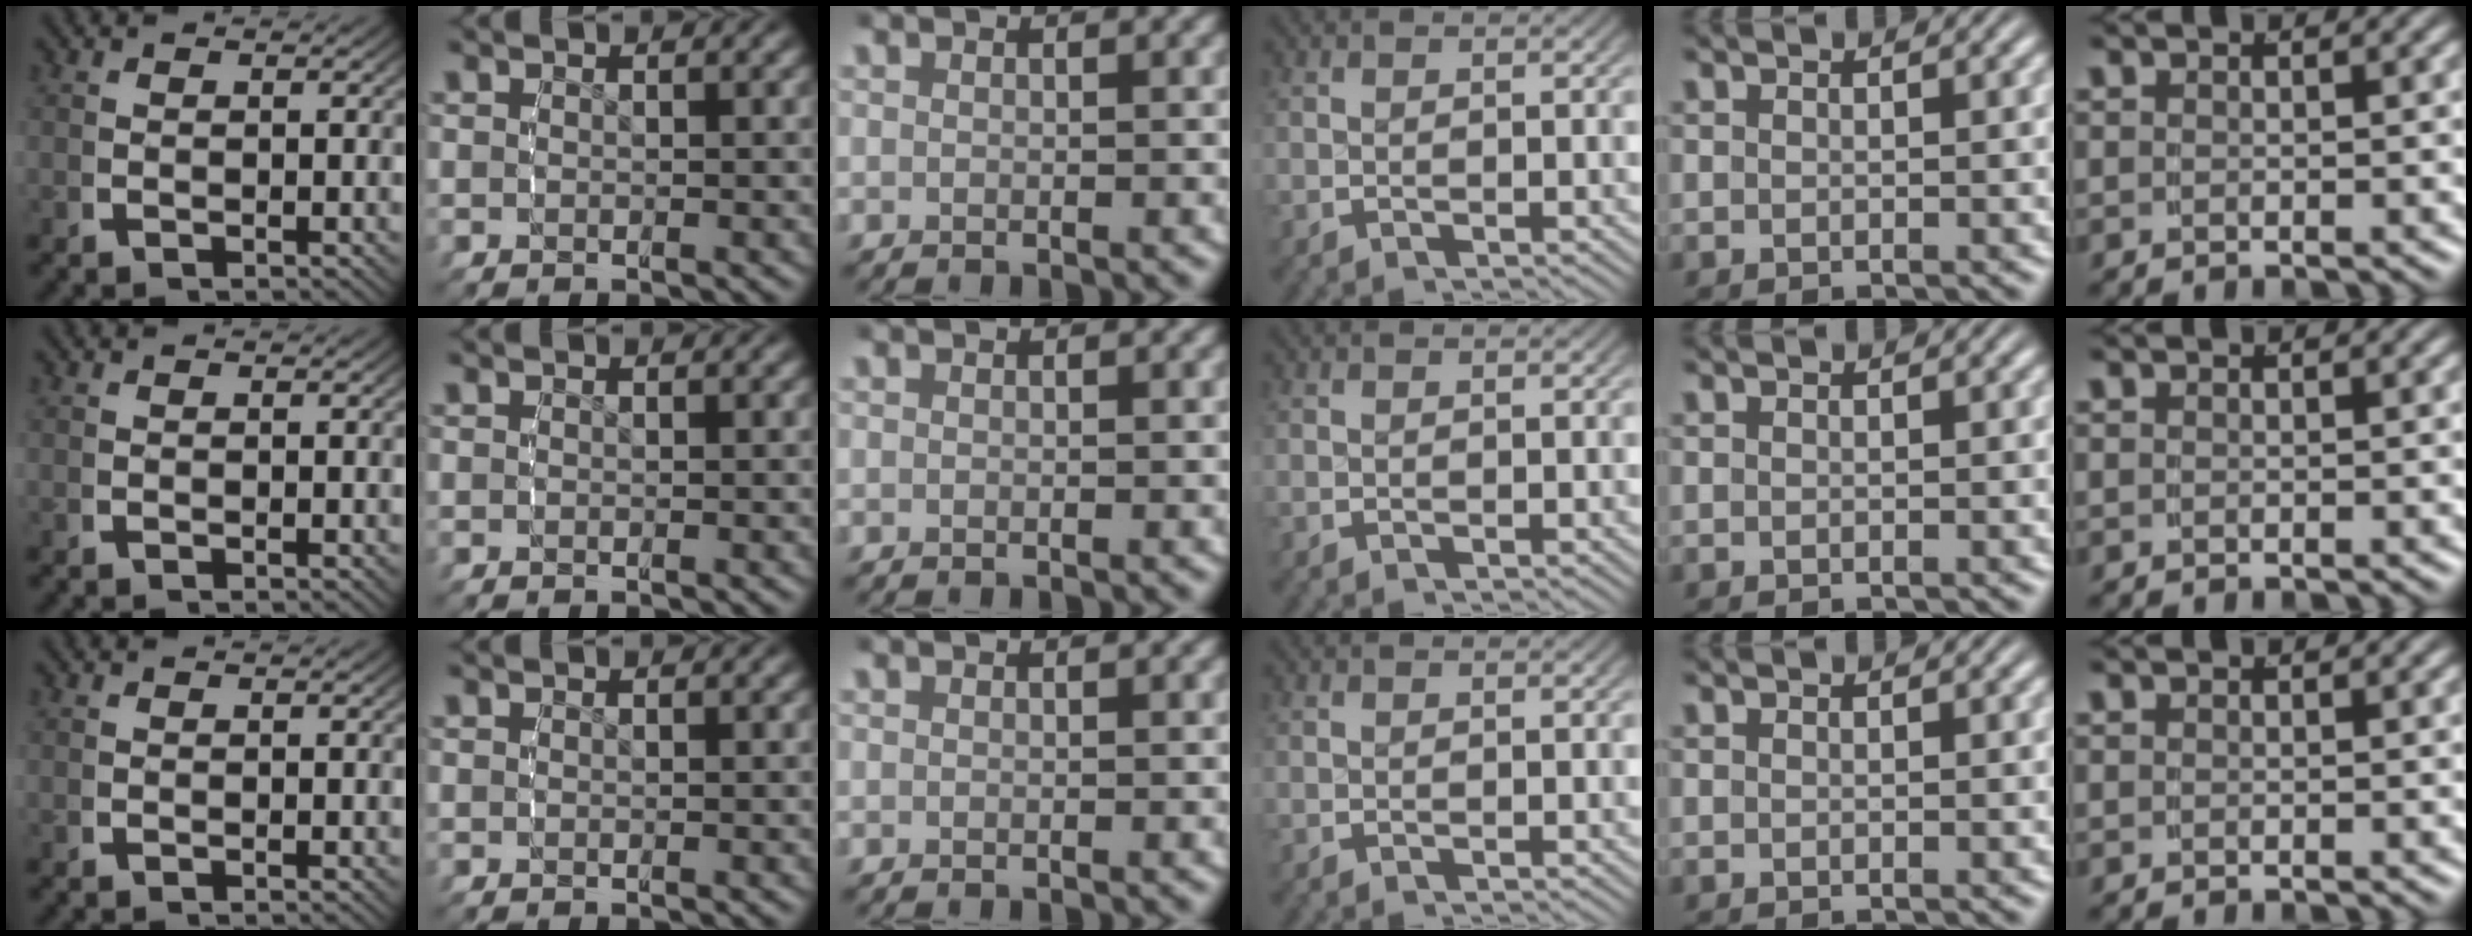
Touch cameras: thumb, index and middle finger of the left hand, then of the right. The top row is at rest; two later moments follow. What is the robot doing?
{"motion": "reach", "object": "shoes"}